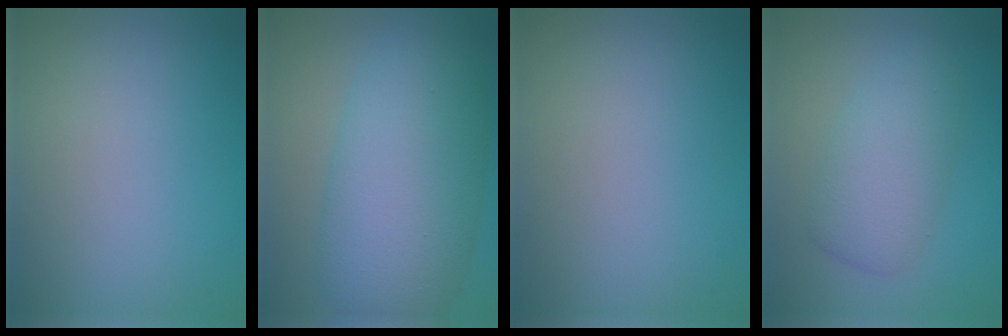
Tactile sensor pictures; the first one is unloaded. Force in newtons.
{"total": 10.8, "press": 10.8, "slide": 0.4}
{"total": 0.0}
{"total": 4.4, "press": 4.4, "slide": 0.1}